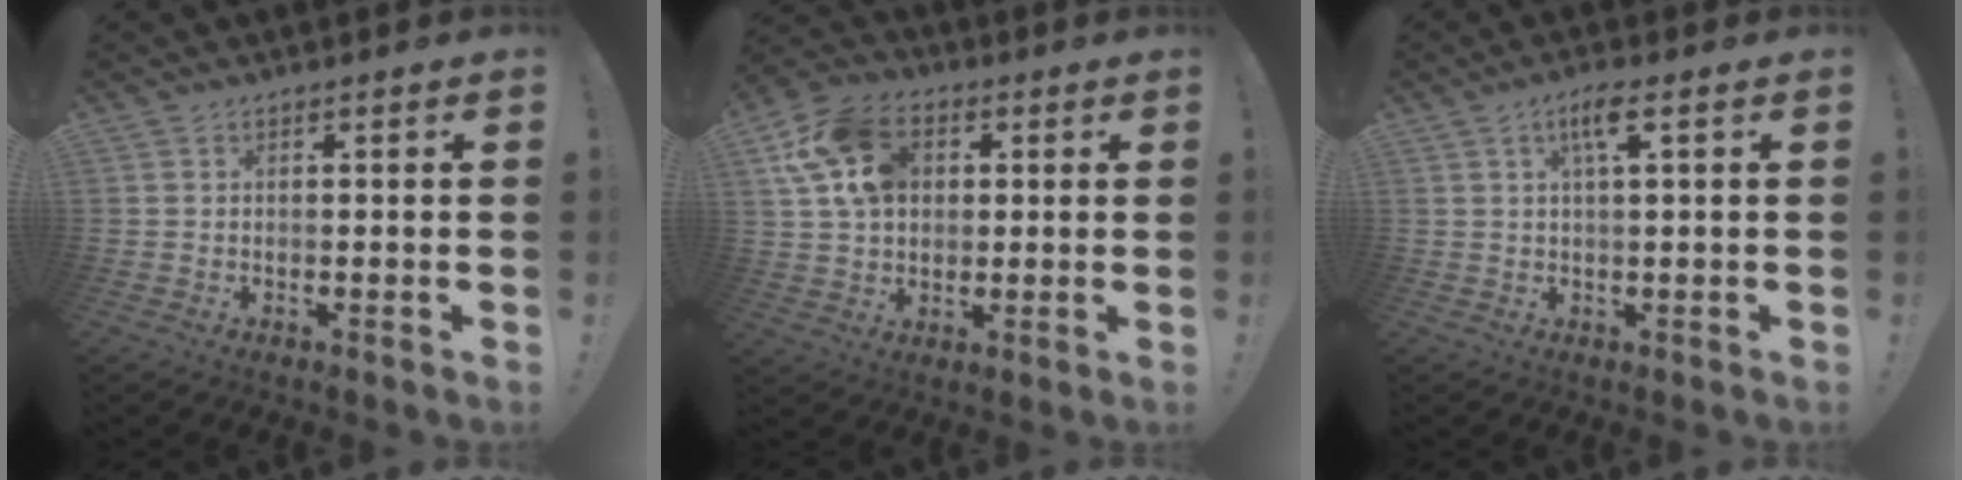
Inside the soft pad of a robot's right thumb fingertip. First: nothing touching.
{"total": 15.7, "force": [5.1, 11.8, 8.9], "torque": [-0.145, -0.004, 0.104]}
{"total": 5.2, "force": [2.0, 0.5, 4.8], "torque": [-0.082, 0.001, 0.027]}